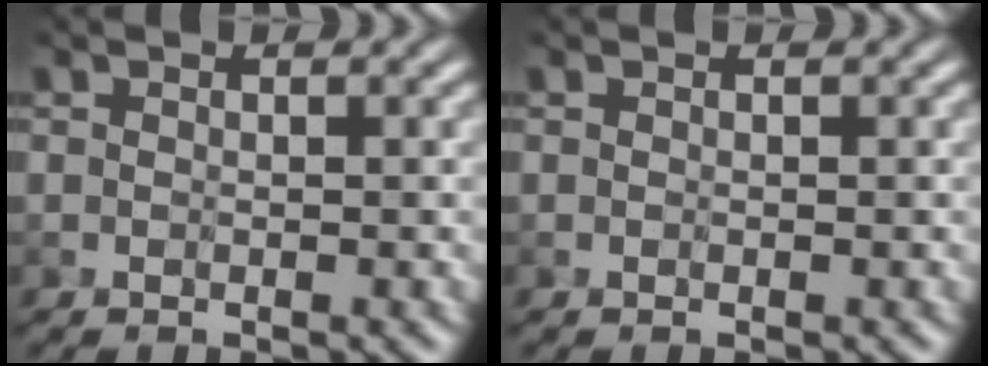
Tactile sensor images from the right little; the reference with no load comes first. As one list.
[{"total": 0.0}]